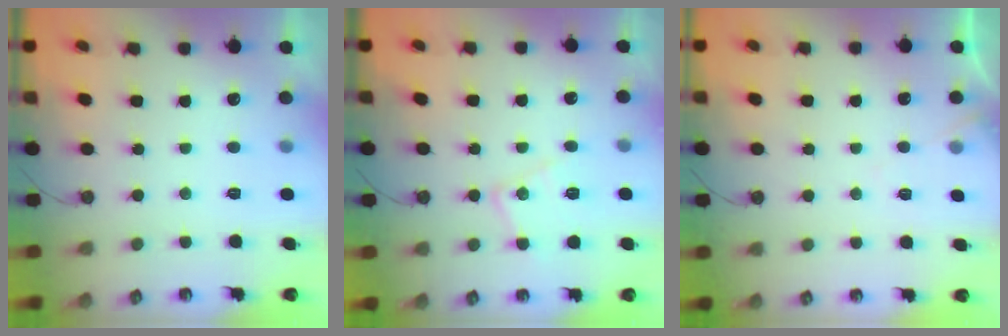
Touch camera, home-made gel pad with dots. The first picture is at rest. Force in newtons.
{"total": 11.2, "press": 11.1, "slide": 0.7}
{"total": 4.4, "press": 4.3, "slide": 0.7}